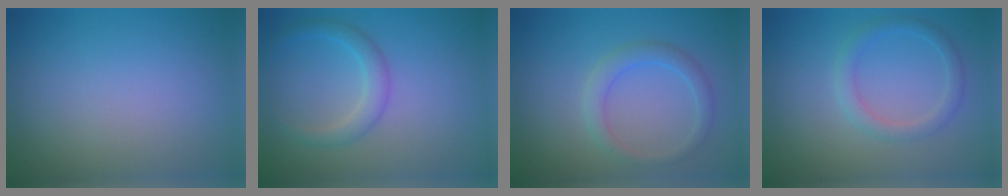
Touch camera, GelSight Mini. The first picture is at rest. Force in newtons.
{"total": 2.2, "press": 2.2, "slide": 0.0}
{"total": 2.1, "press": 2.1, "slide": 0.1}
{"total": 2.0, "press": 2.0, "slide": 0.0}